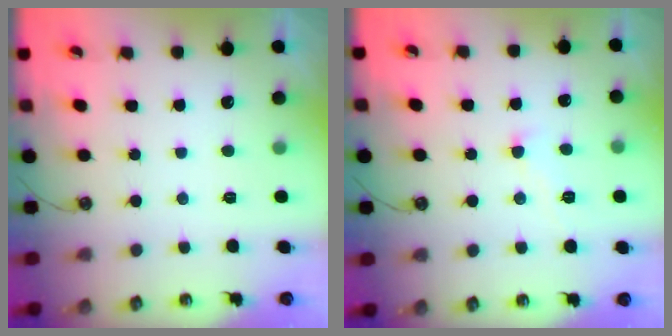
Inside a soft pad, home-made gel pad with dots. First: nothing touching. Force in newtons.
{"total": 3.5, "press": 3.5, "slide": 0.2}